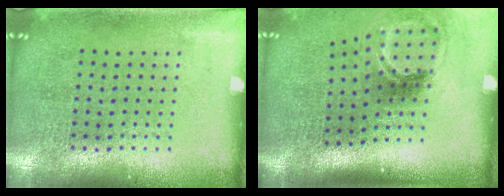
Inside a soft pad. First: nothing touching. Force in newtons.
{"total": 2.0, "press": 1.3, "slide": 1.6}